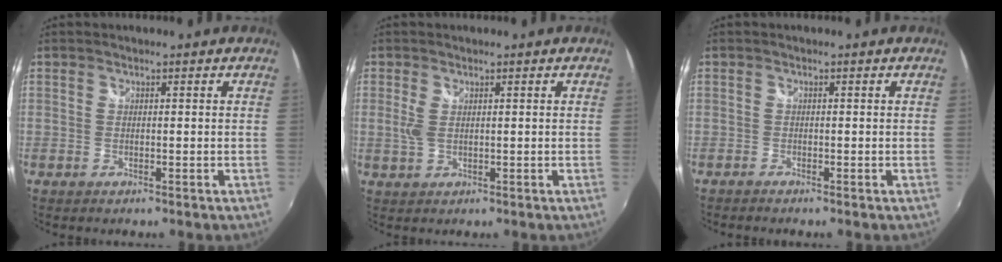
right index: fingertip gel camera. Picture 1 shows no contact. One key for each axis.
{"total": 2.4, "fx": 0.5, "fy": 1.2, "fz": 2.0, "tx": -0.041, "ty": -0.001, "tz": 0.010}
{"total": 0.7, "fx": -0.7, "fy": 0.0, "fz": 0.2, "tx": -0.007, "ty": -0.005, "tz": -0.016}